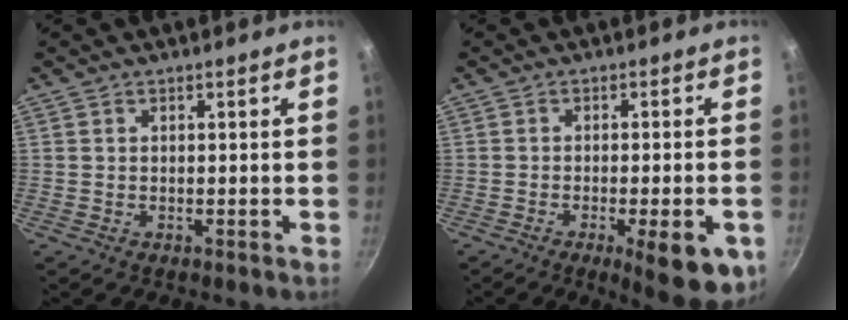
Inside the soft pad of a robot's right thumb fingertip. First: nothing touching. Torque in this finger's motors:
{"motor_torque": [1.39, 1.71, 0.05, -0.15, 0.31]}